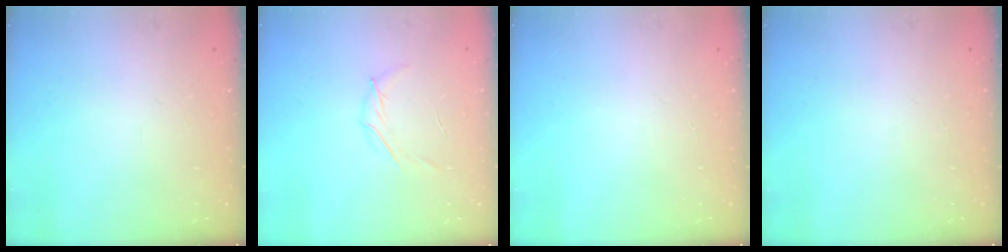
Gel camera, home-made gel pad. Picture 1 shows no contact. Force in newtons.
{"total": 5.2, "press": 5.0, "slide": 1.3}
{"total": 0.0}
{"total": 0.0}